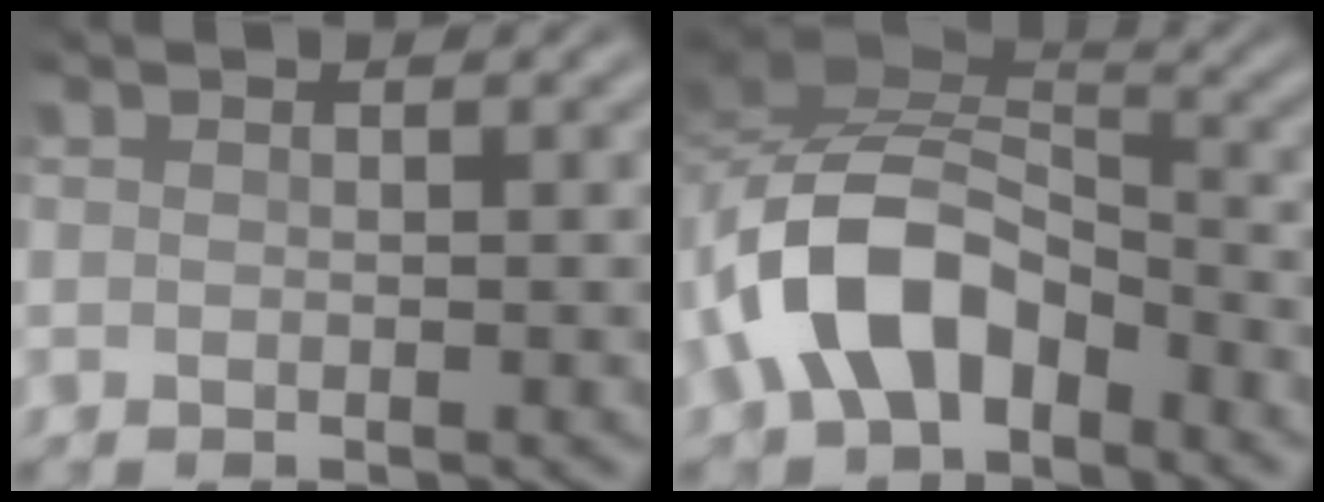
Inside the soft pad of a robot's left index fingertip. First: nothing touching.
{"total": 9.0, "force": [-4.1, 5.5, 5.8], "torque": [-0.105, 0.013, -0.085]}